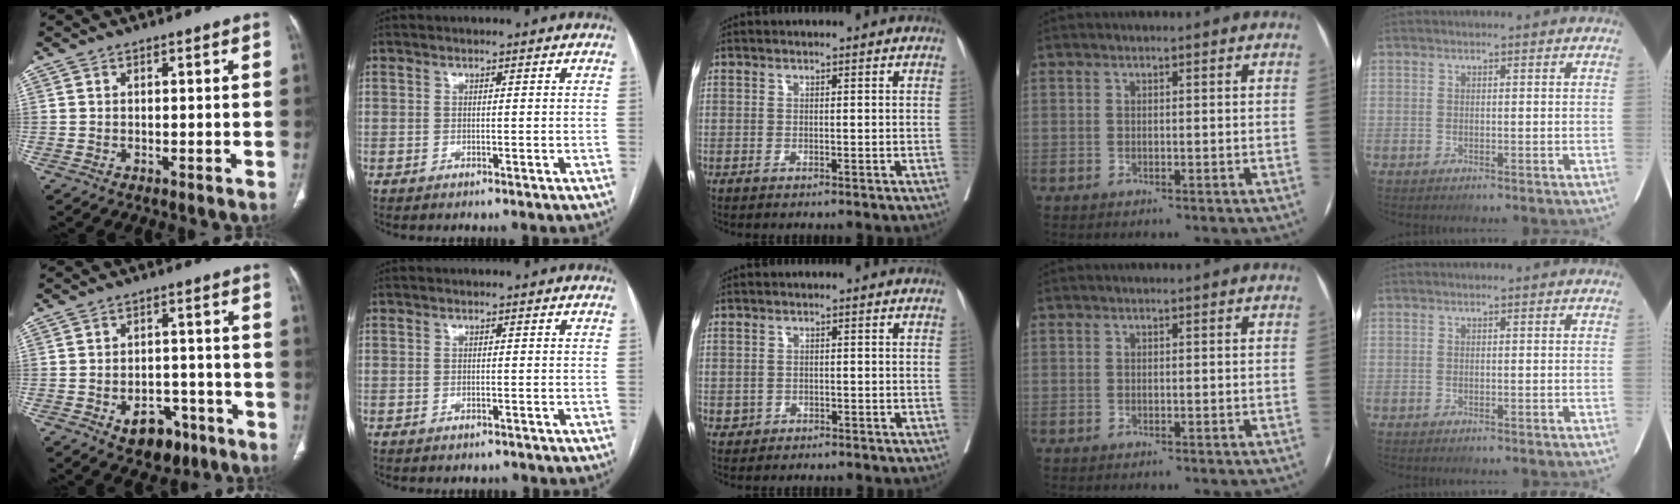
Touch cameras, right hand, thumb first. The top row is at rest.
{"thumb": {"total": 8.0, "force": [-4.1, 5.4, 4.2], "torque": [-0.034, 0.032, -0.051]}, "index": {"total": 1.0, "force": [-0.9, 0.5, 0.3], "torque": [-0.007, -0.001, -0.008]}, "middle": {"total": 1.2, "force": [-0.6, 1.0, 0.2], "torque": [-0.003, 0.004, -0.007]}}